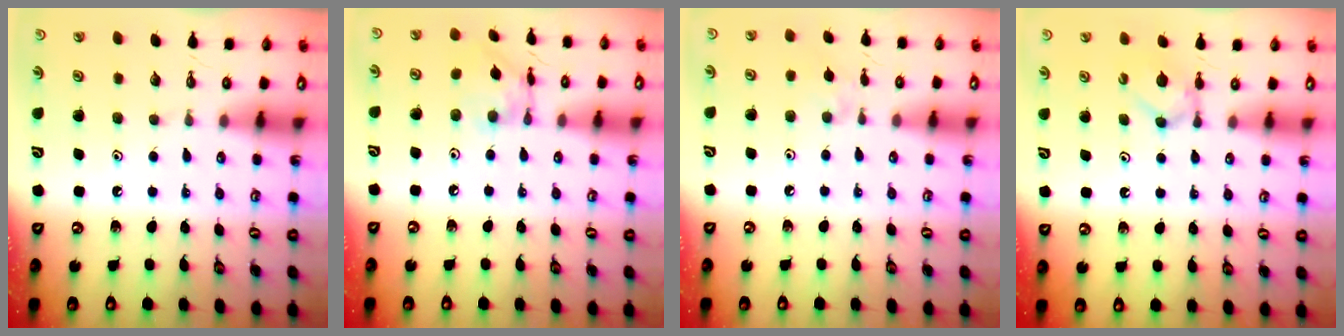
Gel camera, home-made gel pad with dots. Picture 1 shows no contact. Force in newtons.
{"total": 8.7, "press": 8.7, "slide": 0.7}
{"total": 3.6, "press": 3.6, "slide": 0.5}
{"total": 3.6, "press": 3.5, "slide": 0.6}